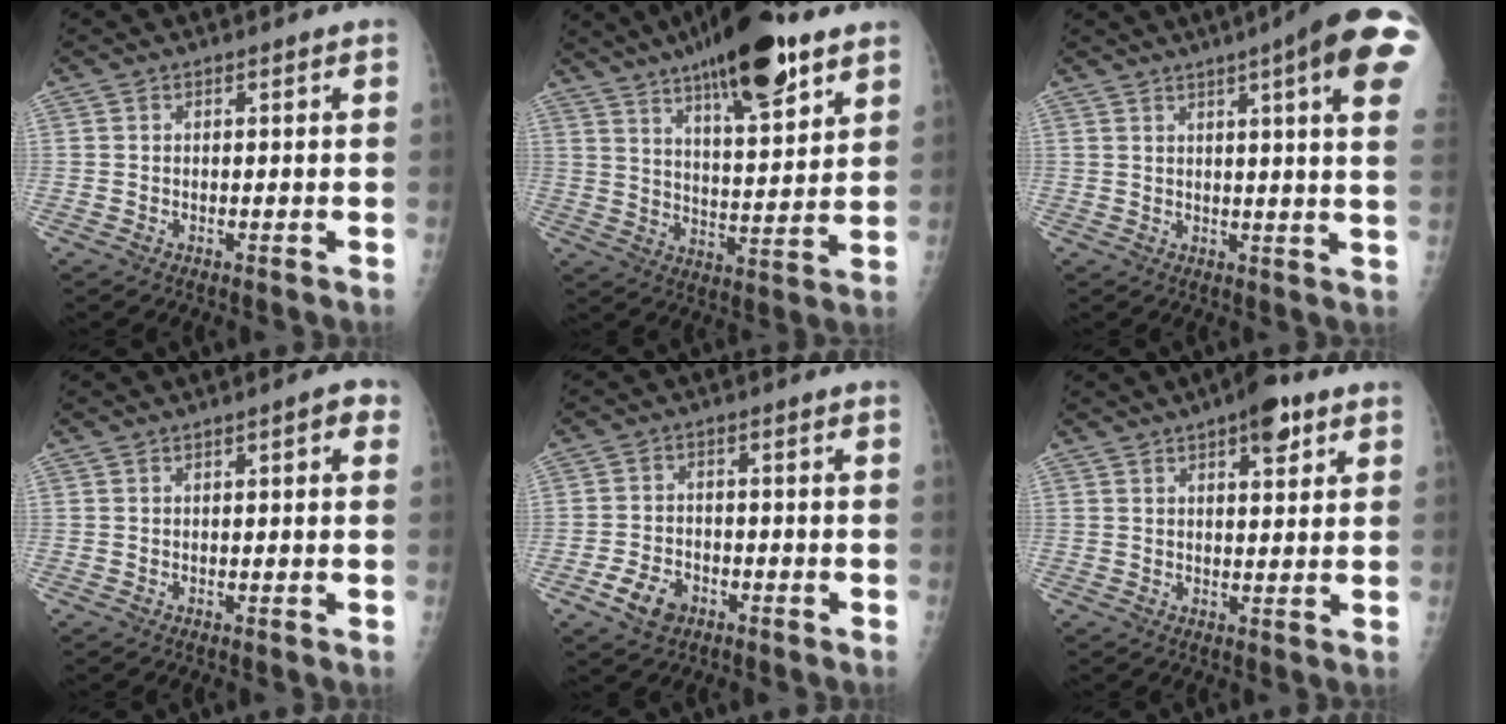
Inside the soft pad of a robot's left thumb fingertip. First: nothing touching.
{"total": 20.2, "force": [12.5, 5.7, 14.9], "torque": [-0.217, -0.048, 0.199]}
{"total": 16.6, "force": [7.9, 1.8, 14.5], "torque": [-0.183, -0.016, 0.082]}
{"total": 2.8, "force": [1.0, 0.9, 2.4], "torque": [-0.026, 0.002, 0.010]}
{"total": 5.3, "force": [-2.9, 3.3, 2.9], "torque": [-0.051, 0.013, -0.050]}
{"total": 6.8, "force": [3.8, 2.6, 5.0], "torque": [-0.054, -0.013, 0.047]}